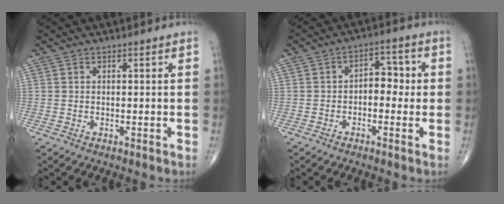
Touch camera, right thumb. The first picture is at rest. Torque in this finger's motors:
{"motor_torque": [0.05, 0.17, 0.51, -0.03, 0.01]}